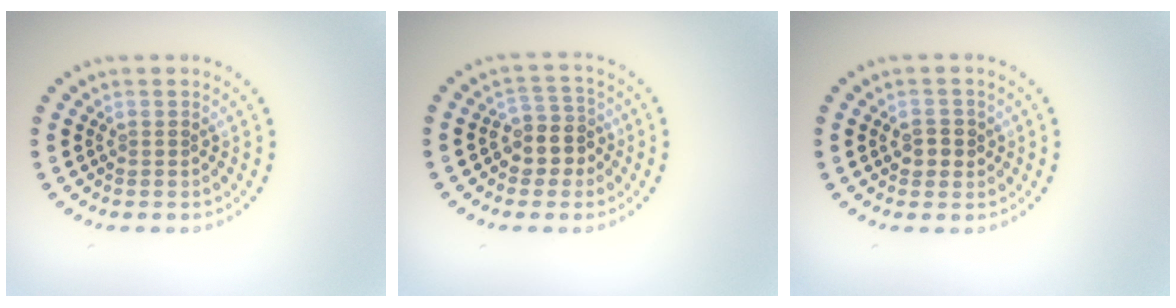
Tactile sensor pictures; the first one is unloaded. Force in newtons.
{"total": 3.1, "press": 2.7, "slide": 1.4}
{"total": 2.0, "press": 2.0, "slide": 0.4}